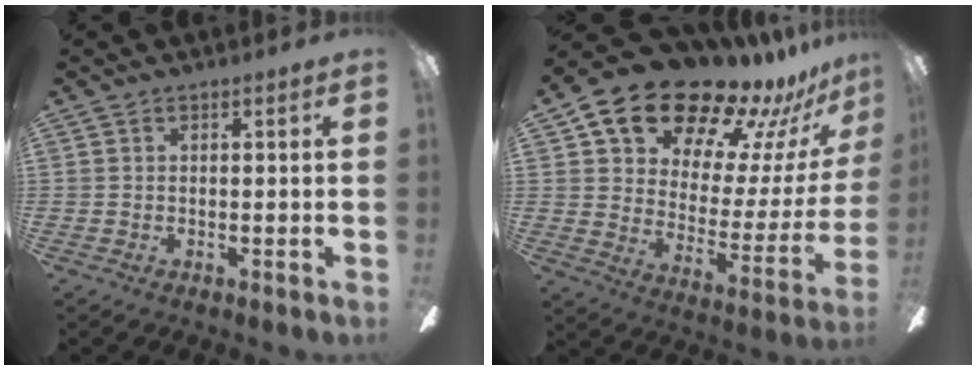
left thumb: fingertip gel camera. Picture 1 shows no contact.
{"total": 21.0, "force": [16.7, 9.2, 8.8], "torque": [-0.160, -0.116, 0.299]}